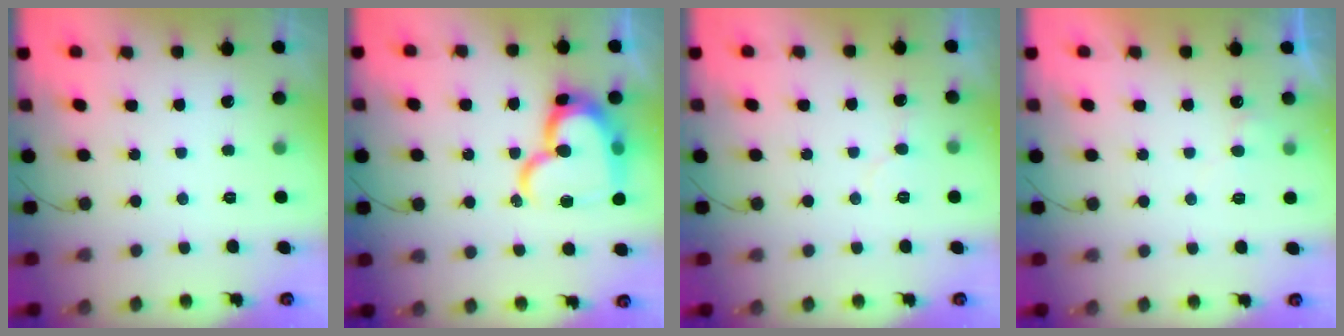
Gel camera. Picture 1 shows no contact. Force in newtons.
{"total": 20.1, "press": 20.1, "slide": 1.5}
{"total": 5.0, "press": 4.9, "slide": 0.5}
{"total": 5.1, "press": 5.1, "slide": 0.3}